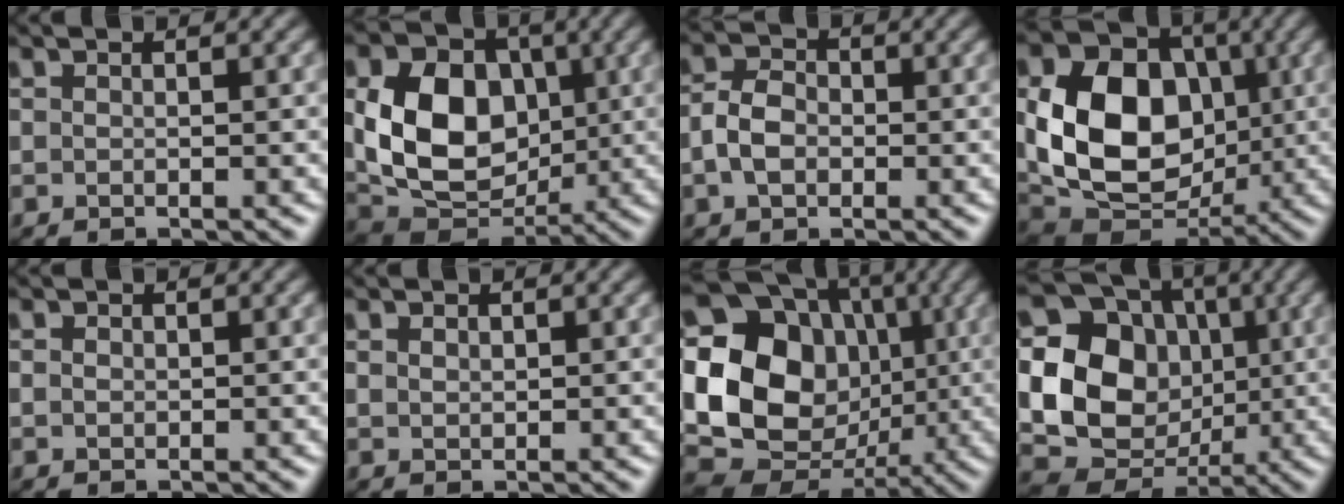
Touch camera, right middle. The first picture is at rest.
{"total": 9.9, "force": [0.9, 7.4, 6.6], "torque": [-0.135, -0.008, 0.018]}
{"total": 3.4, "force": [-0.6, 2.5, 2.2], "torque": [-0.047, 0.002, -0.017]}
{"total": 11.4, "force": [0.5, 8.5, 7.6], "torque": [-0.149, -0.006, 0.013]}
{"total": 0.7, "force": [0.1, 0.6, 0.4], "torque": [-0.007, -0.001, 0.001]}
{"total": 0.9, "force": [0.5, 0.6, 0.4], "torque": [-0.008, -0.002, 0.010]}
{"total": 19.0, "force": [1.5, 16.6, 9.1], "torque": [-0.196, 0.011, 0.004]}
{"total": 15.6, "force": [0.8, 14.0, 6.9], "torque": [-0.164, 0.013, -0.002]}